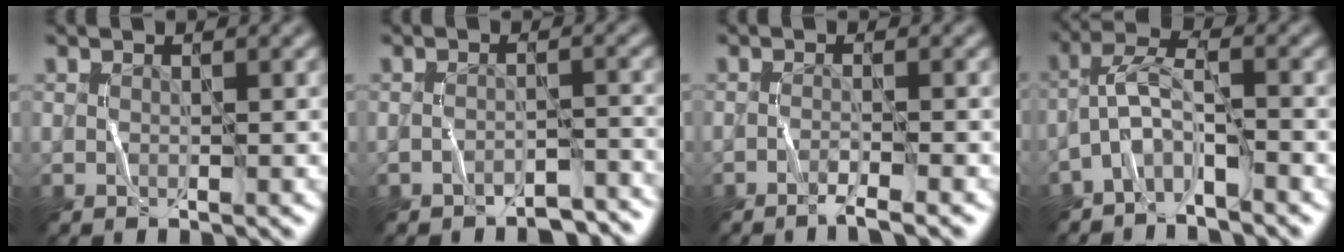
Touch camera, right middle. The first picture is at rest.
{"total": 2.9, "force": [-2.8, 0.5, 0.6], "torque": [-0.008, 0.009, -0.037]}
{"total": 2.4, "force": [-1.8, 0.3, 1.6], "torque": [-0.020, 0.009, -0.043]}
{"total": 3.5, "force": [-2.6, 0.9, 2.2], "torque": [-0.045, 0.016, -0.061]}